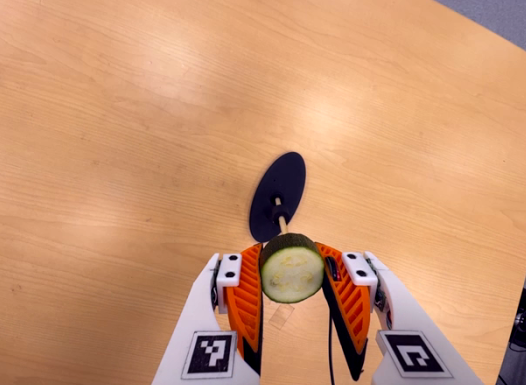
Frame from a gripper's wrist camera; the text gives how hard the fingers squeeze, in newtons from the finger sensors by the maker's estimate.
{"total": 11.4, "left": 10.1, "right": 12.6}